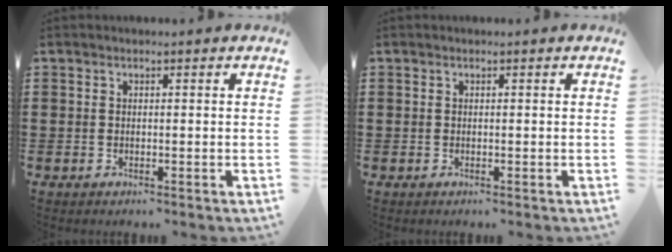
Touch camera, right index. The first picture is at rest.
{"total": 0.0}